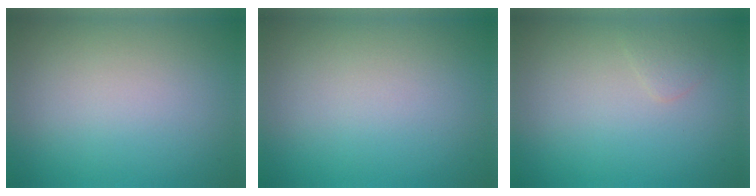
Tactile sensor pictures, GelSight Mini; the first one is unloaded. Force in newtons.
{"total": 0.0}
{"total": 0.8, "press": 0.8, "slide": 0.1}